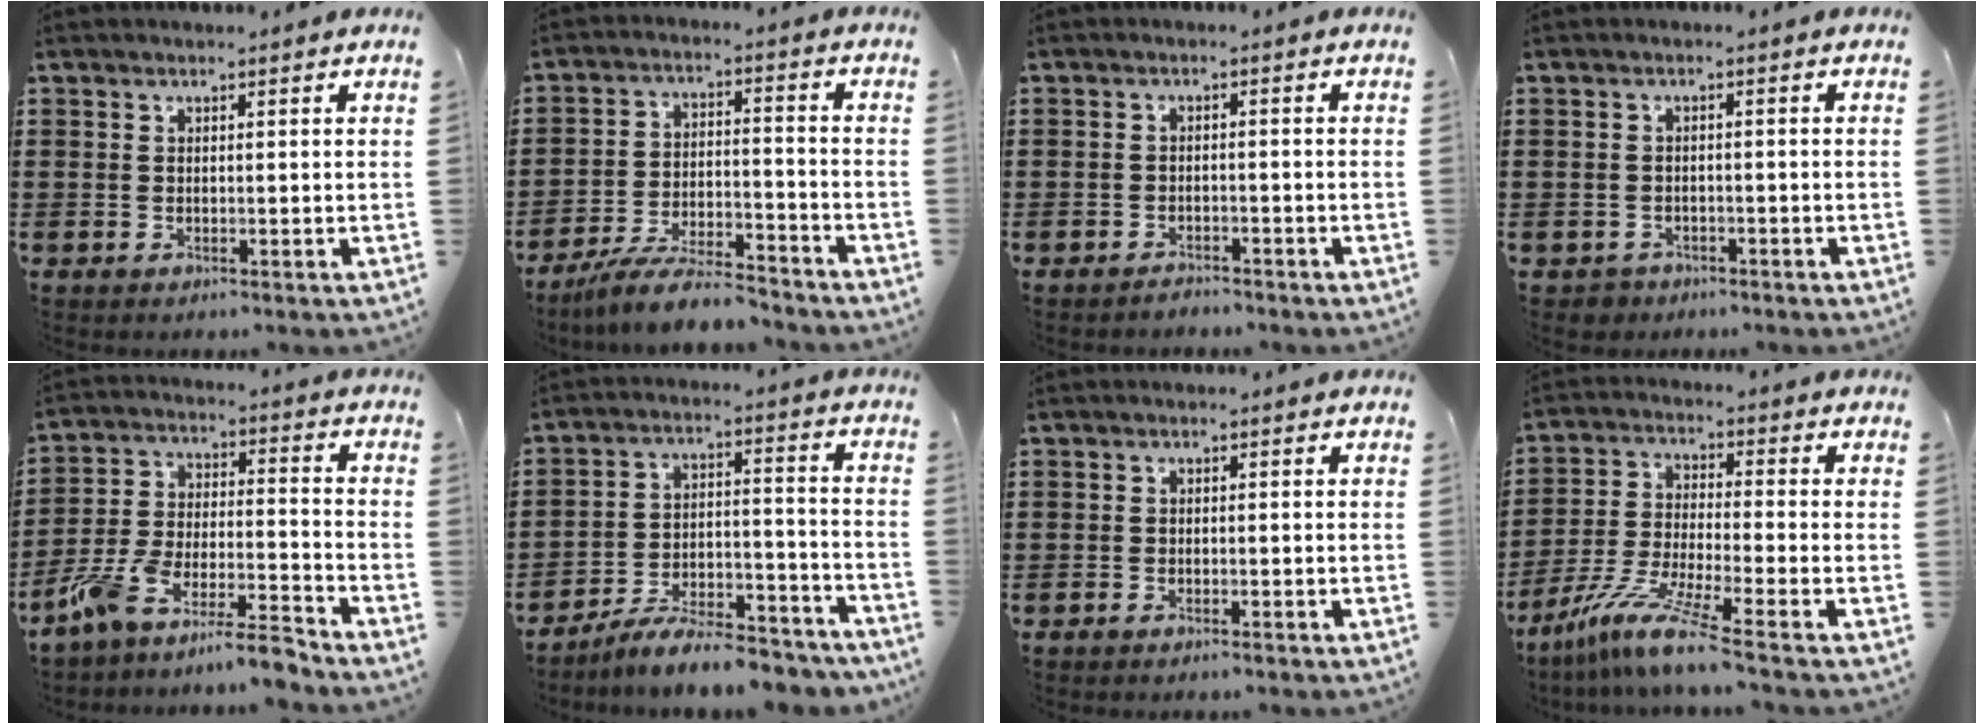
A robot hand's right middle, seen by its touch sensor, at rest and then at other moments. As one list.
[{"total": 7.6, "force": [-7.0, 0.8, 3.1], "torque": [-0.061, 0.006, -0.133]}, {"total": 1.5, "force": [-1.5, 0.2, -0.1], "torque": [-0.004, 0.001, -0.034]}, {"total": 1.1, "force": [-0.9, 0.6, -0.1], "torque": [-0.003, 0.001, -0.021]}, {"total": 9.3, "force": [-8.6, 0.0, 3.4], "torque": [-0.075, 0.004, -0.175]}, {"total": 8.2, "force": [-7.7, 0.7, 2.9], "torque": [-0.044, 0.014, -0.146]}, {"total": 0.5, "force": [-0.4, -0.1, 0.2], "torque": [-0.005, -0.003, -0.008]}, {"total": 9.1, "force": [-6.9, 0.1, 5.9], "torque": [-0.125, -0.010, -0.137]}]